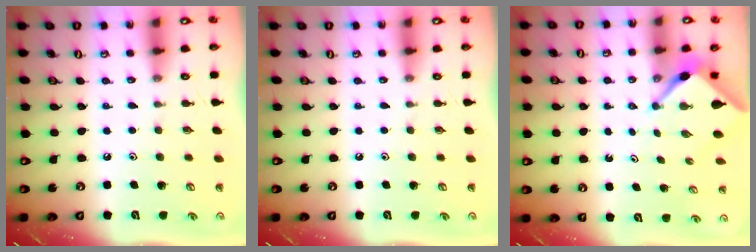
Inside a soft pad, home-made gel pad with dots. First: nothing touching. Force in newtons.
{"total": 0.0}
{"total": 2.8, "press": 2.8, "slide": 0.3}